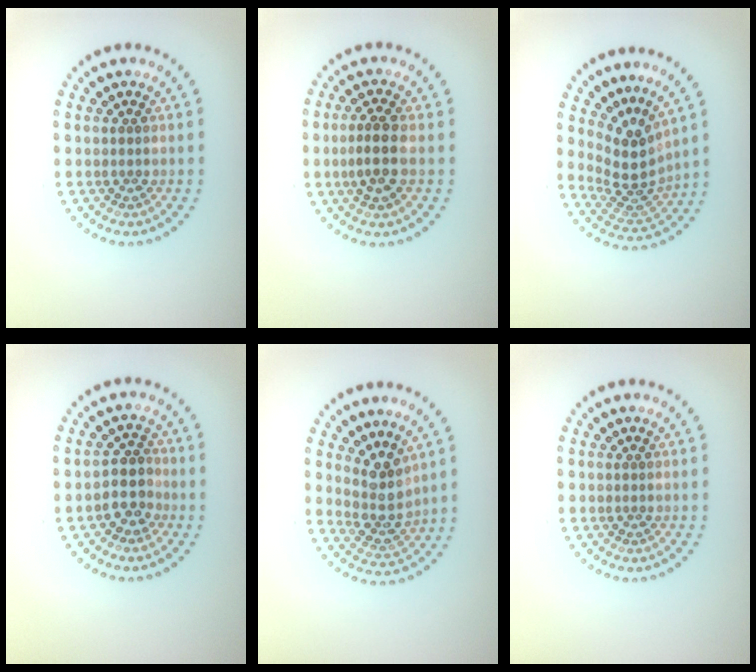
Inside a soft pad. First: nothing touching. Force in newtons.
{"total": 2.8, "press": 2.6, "slide": 1.1}
{"total": 4.0, "press": 2.8, "slide": 2.9}
{"total": 2.6, "press": 2.2, "slide": 1.4}
{"total": 3.6, "press": 2.8, "slide": 2.2}
{"total": 0.0}